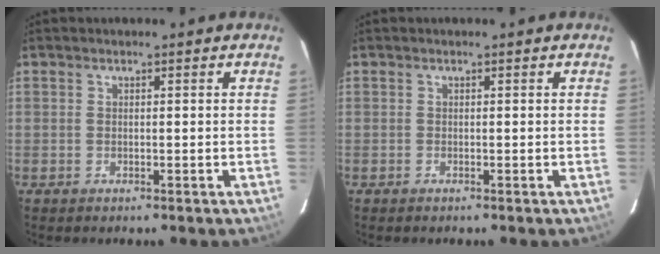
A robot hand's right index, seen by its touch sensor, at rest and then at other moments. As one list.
[{"total": 0.0}]